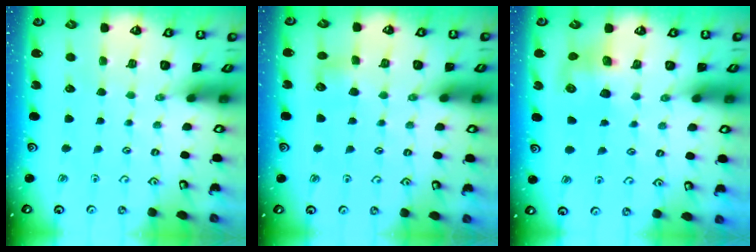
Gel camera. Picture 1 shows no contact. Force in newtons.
{"total": 4.8, "press": 4.8, "slide": 0.6}
{"total": 7.2, "press": 7.2, "slide": 0.7}